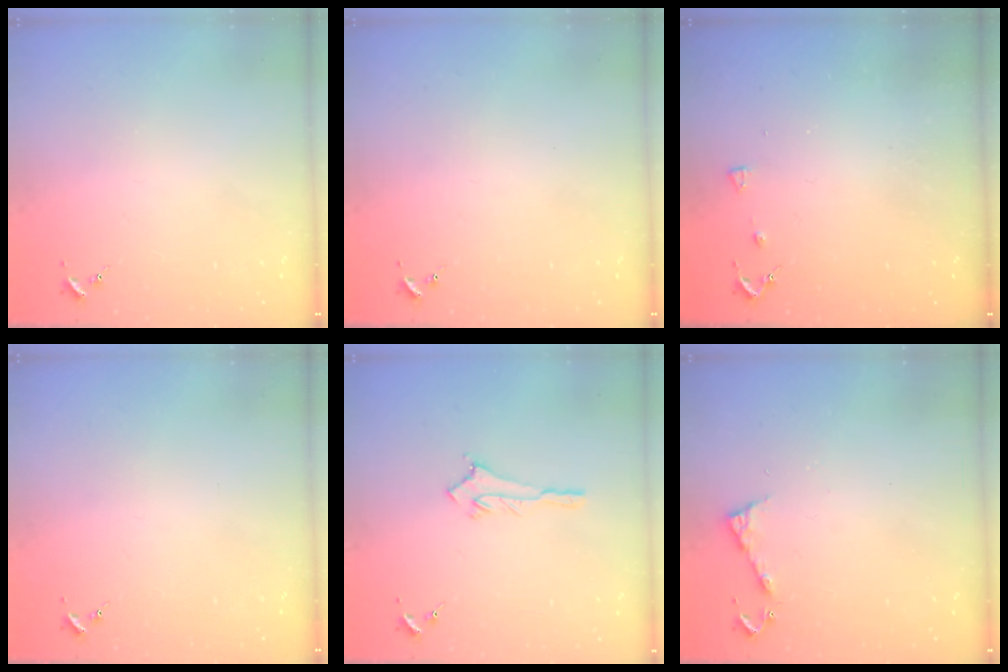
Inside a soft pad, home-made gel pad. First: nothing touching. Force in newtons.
{"total": 0.0}
{"total": 3.3, "press": 3.3, "slide": 0.6}
{"total": 0.0}
{"total": 2.8, "press": 2.8, "slide": 0.3}
{"total": 4.9, "press": 4.8, "slide": 0.5}